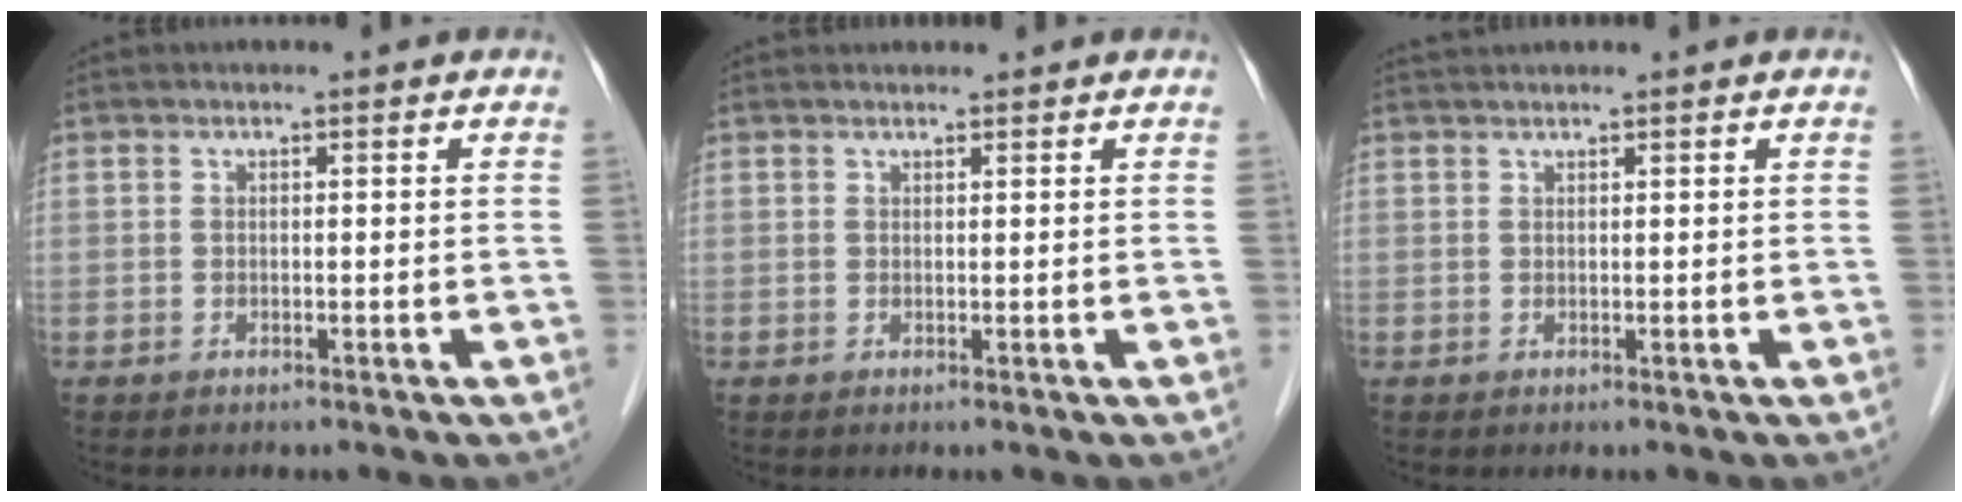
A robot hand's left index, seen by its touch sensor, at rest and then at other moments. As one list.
[{"total": 1.0, "force": [1.0, 0.3, 0.0], "torque": [-0.008, 0.012, 0.019]}, {"total": 1.9, "force": [1.8, -0.2, 0.6], "torque": [-0.008, 0.022, 0.038]}]